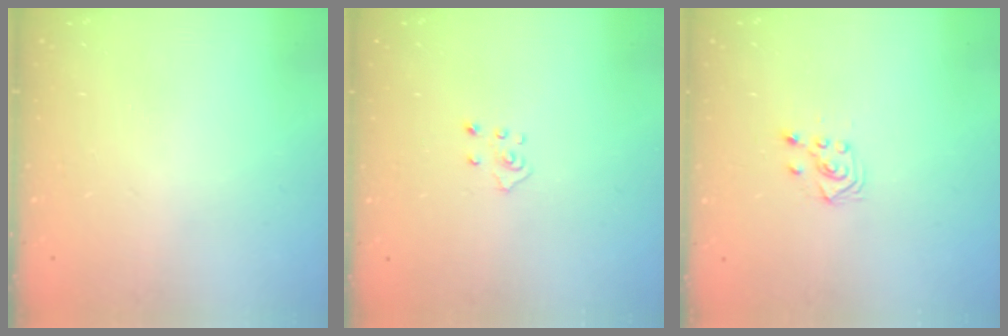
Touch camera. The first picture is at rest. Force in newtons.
{"total": 2.7, "press": 2.7, "slide": 0.2}
{"total": 3.1, "press": 3.1, "slide": 0.8}